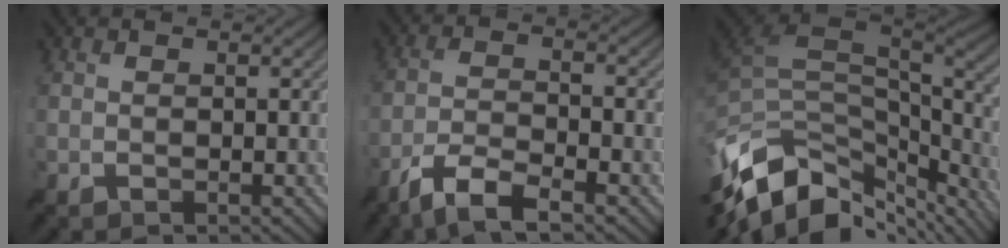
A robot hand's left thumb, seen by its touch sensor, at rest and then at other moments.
{"total": 6.5, "force": [-4.5, 1.5, 4.4], "torque": [-0.091, 0.002, -0.092]}
{"total": 14.3, "force": [-6.5, 8.5, 9.6], "torque": [-0.235, -0.029, -0.104]}